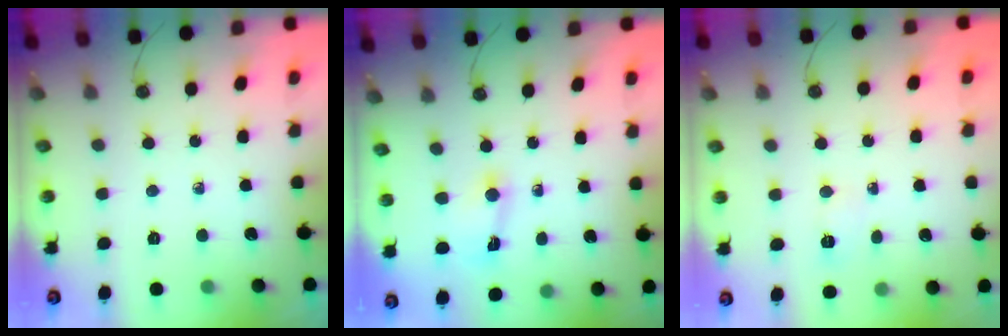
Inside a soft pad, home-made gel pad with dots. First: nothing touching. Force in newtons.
{"total": 2.0, "press": 2.0, "slide": 0.1}
{"total": 3.6, "press": 3.4, "slide": 0.9}